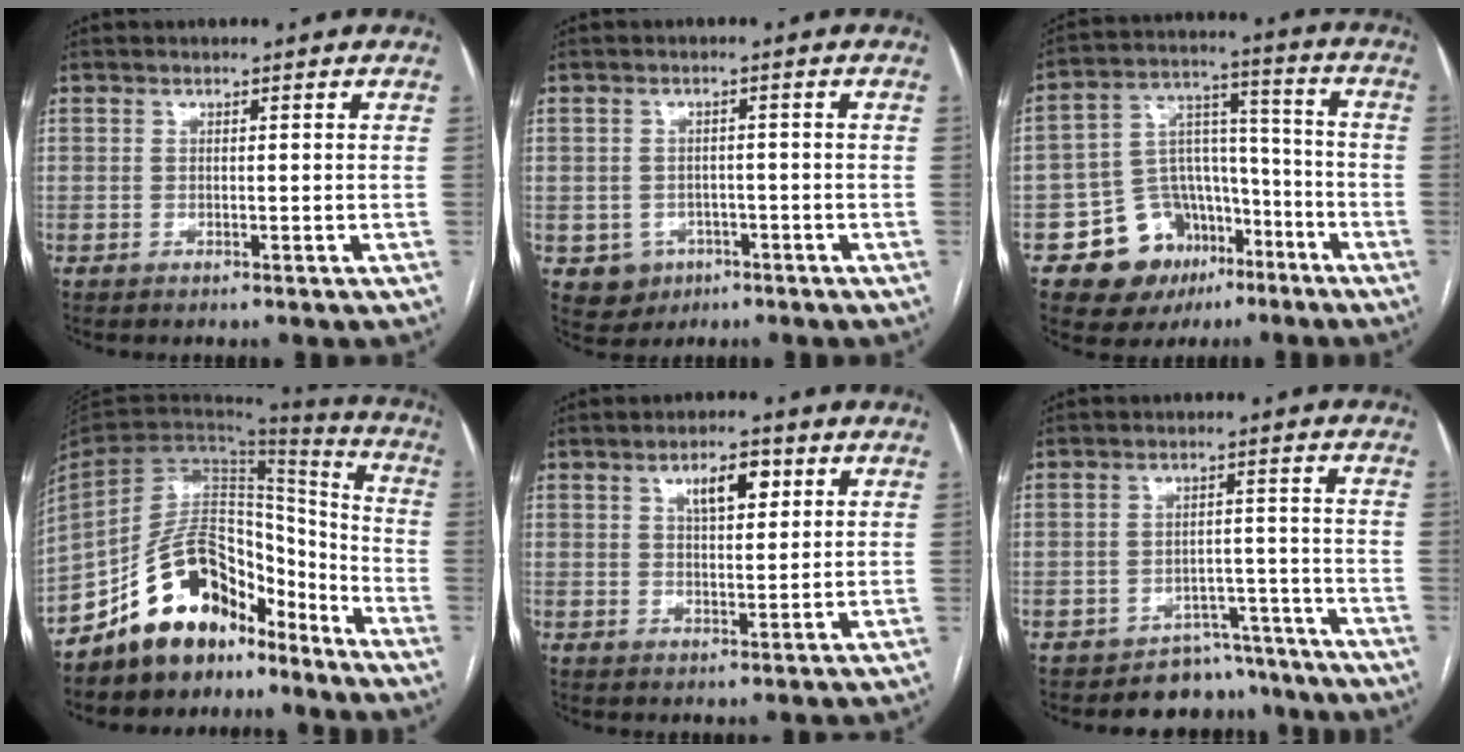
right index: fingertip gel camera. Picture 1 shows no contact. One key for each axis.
{"total": 4.4, "fx": -1.8, "fy": 4.0, "fz": 0.6, "tx": -0.002, "ty": 0.009, "tz": -0.019}
{"total": 13.5, "fx": -7.2, "fy": 10.0, "fz": 5.3, "tx": -0.079, "ty": 0.061, "tz": -0.103}
{"total": 15.1, "fx": -11.4, "fy": 7.7, "fz": 6.4, "tx": -0.115, "ty": 0.060, "tz": -0.197}
{"total": 5.5, "fx": 2.5, "fy": 2.1, "fz": 4.4, "tx": -0.074, "ty": 0.007, "tz": 0.042}
{"total": 6.6, "fx": -5.6, "fy": 3.4, "fz": -0.8, "tx": 0.031, "ty": 0.047, "tz": -0.078}